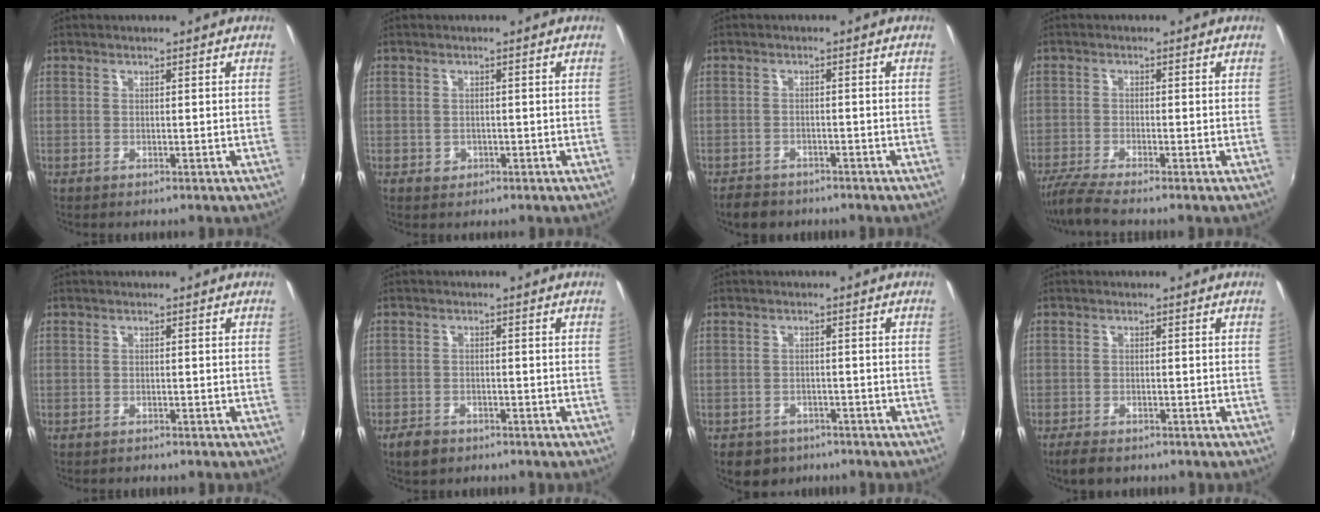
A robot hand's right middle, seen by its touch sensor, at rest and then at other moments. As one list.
[{"total": 1.3, "force": [-0.4, 1.1, 0.3], "torque": [-0.005, -0.003, -0.004]}, {"total": 4.7, "force": [-3.9, 2.4, 1.2], "torque": [-0.041, -0.007, -0.063]}, {"total": 5.2, "force": [-4.6, -0.4, 2.5], "torque": [-0.069, -0.019, -0.087]}, {"total": 1.0, "force": [-0.9, 0.3, 0.1], "torque": [-0.006, -0.004, -0.014]}, {"total": 3.7, "force": [-2.7, 2.1, 1.4], "torque": [-0.041, -0.003, -0.045]}, {"total": 5.6, "force": [-3.8, 3.8, 1.5], "torque": [-0.042, -0.006, -0.054]}, {"total": 4.1, "force": [-3.3, 1.5, 2.1], "torque": [-0.051, -0.017, -0.058]}]